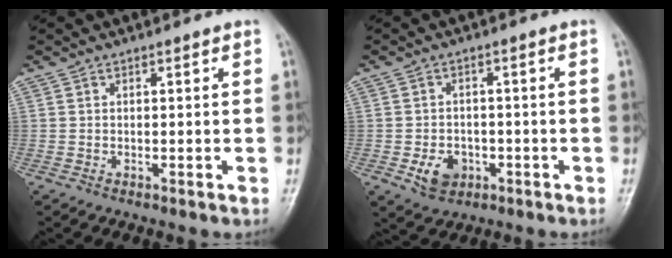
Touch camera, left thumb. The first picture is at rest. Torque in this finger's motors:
{"motor_torque": [0.11, 1.19, 0.35, 0.34, 0.00]}